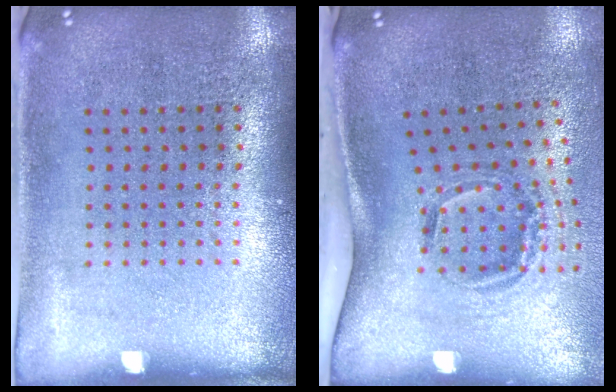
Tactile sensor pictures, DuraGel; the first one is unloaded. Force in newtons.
{"total": 2.1, "press": 1.2, "slide": 1.7}